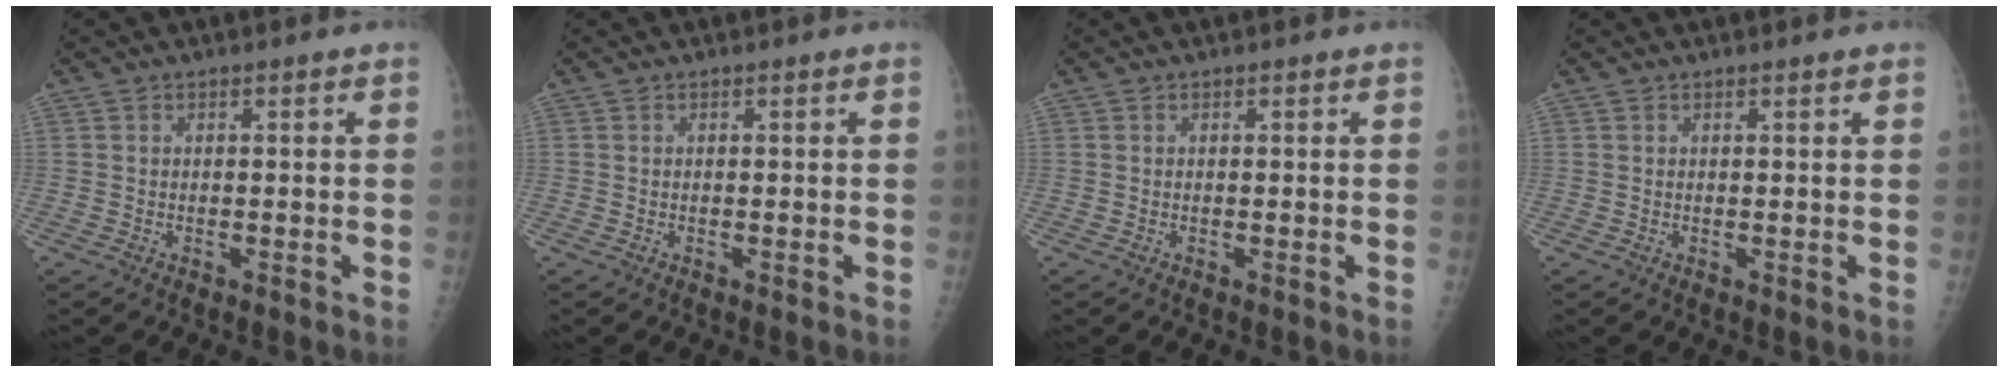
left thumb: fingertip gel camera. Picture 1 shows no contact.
{"total": 0.0}
{"total": 0.0}
{"total": 0.8, "force": [0.6, -0.1, 0.4], "torque": [-0.010, 0.001, 0.012]}